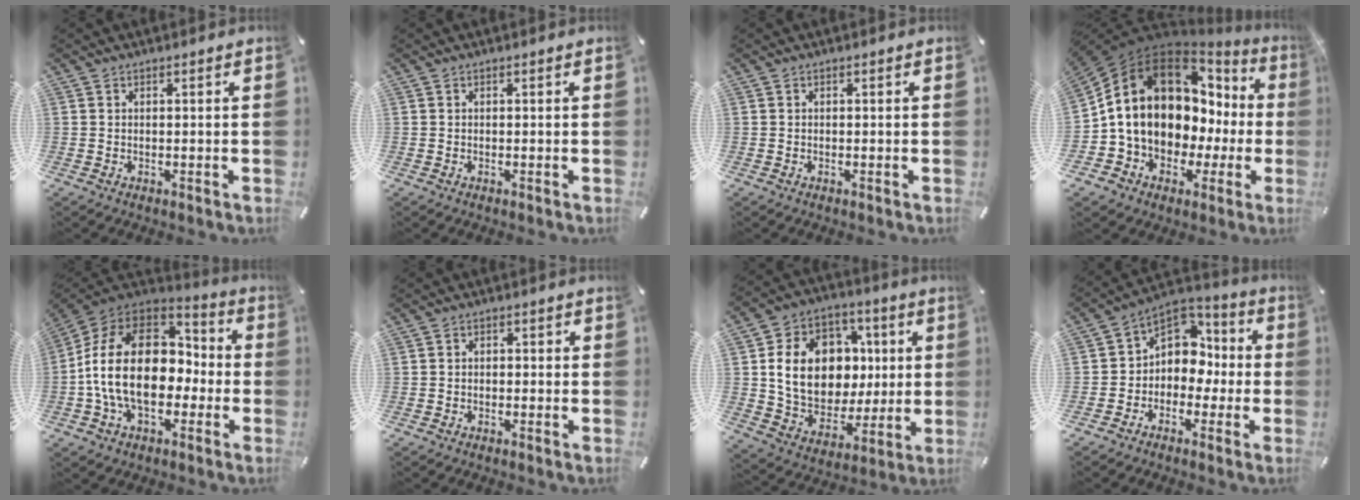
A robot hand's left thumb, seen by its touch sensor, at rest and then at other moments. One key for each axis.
{"total": 0.0}
{"total": 0.0}
{"total": 15.1, "fx": 3.6, "fy": 11.5, "fz": 9.1, "tx": -0.177, "ty": -0.045, "tz": 0.060}
{"total": 22.2, "fx": -1.3, "fy": 15.4, "fz": 16.0, "tx": -0.305, "ty": 0.025, "tz": -0.017}
{"total": 1.7, "fx": -1.2, "fy": 1.1, "fz": 0.6, "tx": -0.011, "ty": 0.008, "tz": -0.026}
{"total": 17.3, "fx": 2.1, "fy": 14.2, "fz": 9.6, "tx": -0.176, "ty": 0.001, "tz": 0.052}
{"total": 9.1, "fx": 0.3, "fy": 8.4, "fz": 3.5, "tx": -0.060, "ty": -0.010, "tz": 0.009}